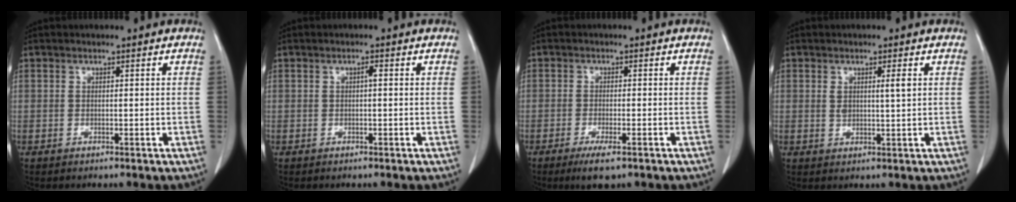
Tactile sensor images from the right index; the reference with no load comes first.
{"total": 0.8, "force": [0.1, 0.1, 0.8], "torque": [-0.014, 0.001, 0.001]}
{"total": 4.2, "force": [-2.6, 0.7, 3.2], "torque": [-0.059, -0.010, -0.042]}
{"total": 2.7, "force": [1.0, 0.4, 2.4], "torque": [-0.041, -0.002, 0.017]}